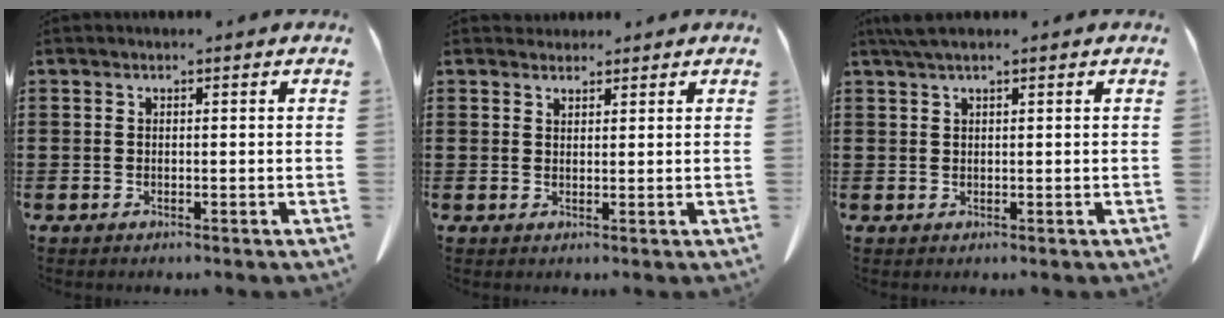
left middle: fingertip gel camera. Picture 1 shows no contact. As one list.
[{"total": 1.8, "force": [1.7, 0.7, 0.0], "torque": [-0.004, 0.002, 0.034]}, {"total": 2.4, "force": [1.6, 0.1, 1.7], "torque": [-0.036, 0.001, 0.030]}]